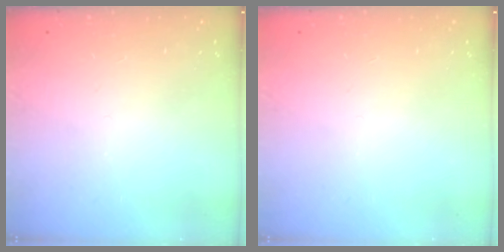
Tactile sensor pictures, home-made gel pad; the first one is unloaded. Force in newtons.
{"total": 0.0}